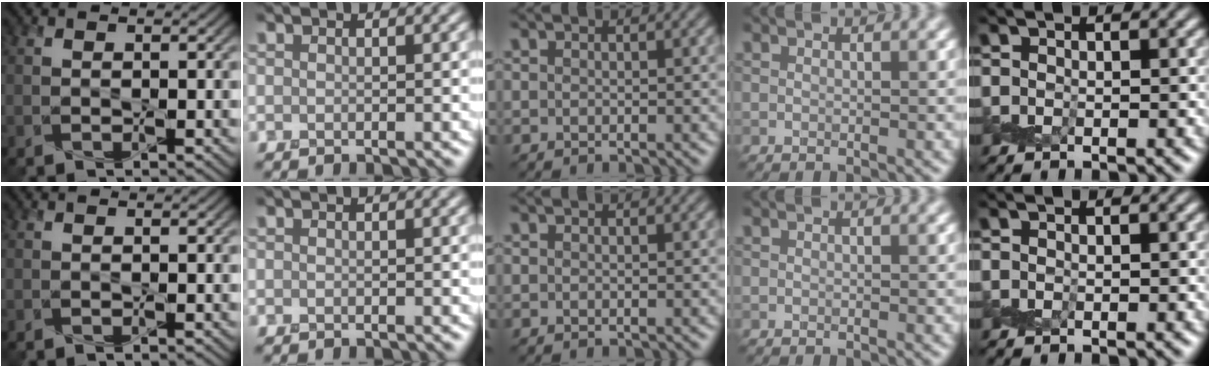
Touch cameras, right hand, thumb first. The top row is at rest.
{}